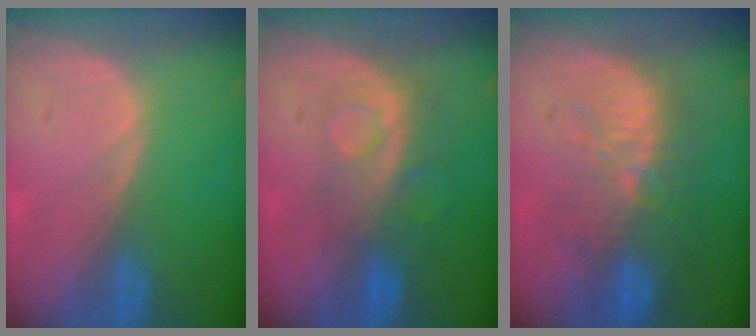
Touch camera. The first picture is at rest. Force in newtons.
{"total": 8.5, "press": 7.1, "slide": 4.8}
{"total": 10.7, "press": 9.6, "slide": 4.8}